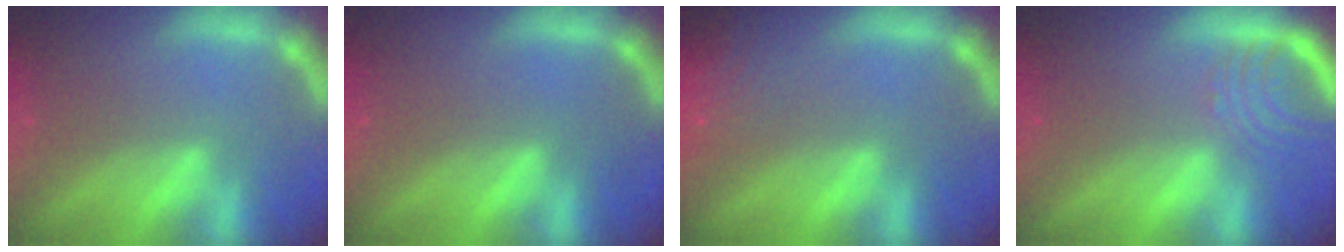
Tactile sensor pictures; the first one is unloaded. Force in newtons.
{"total": 0.0}
{"total": 6.5}
{"total": 3.9}